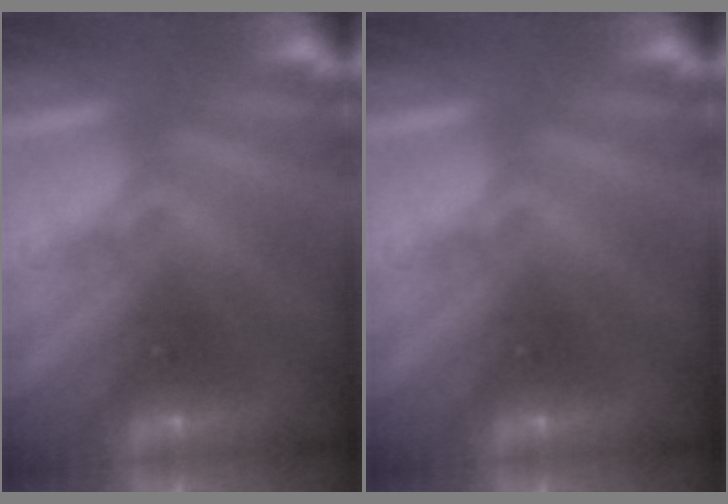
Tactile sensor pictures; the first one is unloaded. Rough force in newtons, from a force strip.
{"total": 0.0}